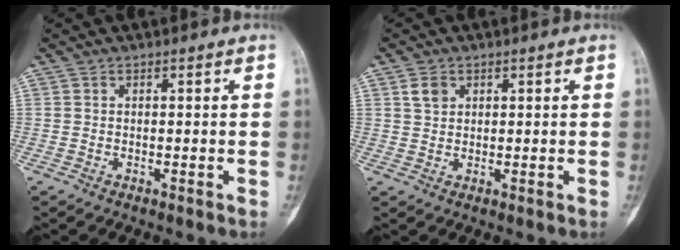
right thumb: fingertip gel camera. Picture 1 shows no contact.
{"total": 2.7, "force": [1.3, 2.0, 1.3], "torque": [-0.017, -0.001, 0.026]}